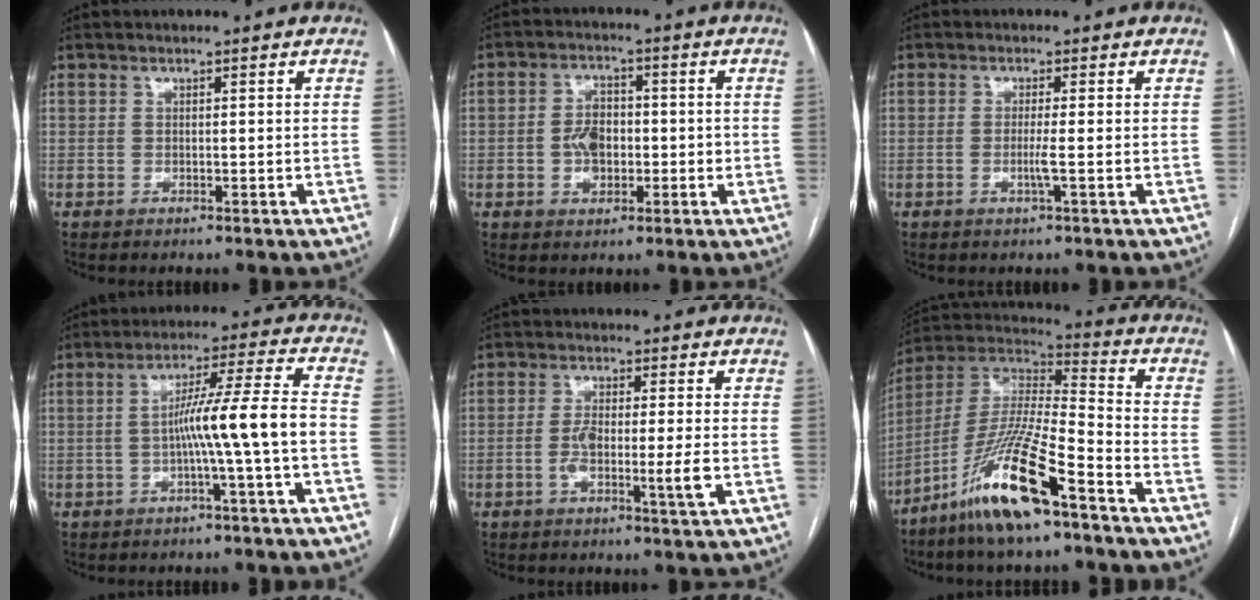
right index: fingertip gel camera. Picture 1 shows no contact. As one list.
[{"total": 5.6, "force": [-0.8, 3.7, 4.1], "torque": [-0.078, 0.013, -0.012]}, {"total": 2.2, "force": [-0.5, -0.4, 2.1], "torque": [-0.042, -0.004, -0.011]}, {"total": 9.2, "force": [-2.2, -1.4, 8.8], "torque": [-0.143, 0.021, -0.032]}, {"total": 2.8, "force": [-0.8, -0.2, 2.7], "torque": [-0.048, -0.004, -0.017]}, {"total": 16.4, "force": [-9.9, 1.4, 13.0], "torque": [-0.270, -0.018, -0.189]}]